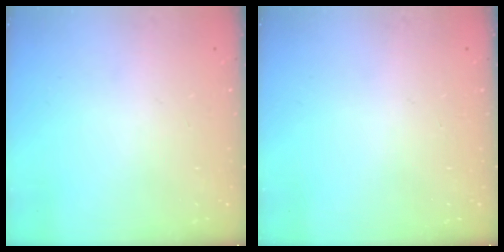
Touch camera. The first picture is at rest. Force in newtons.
{"total": 0.0}